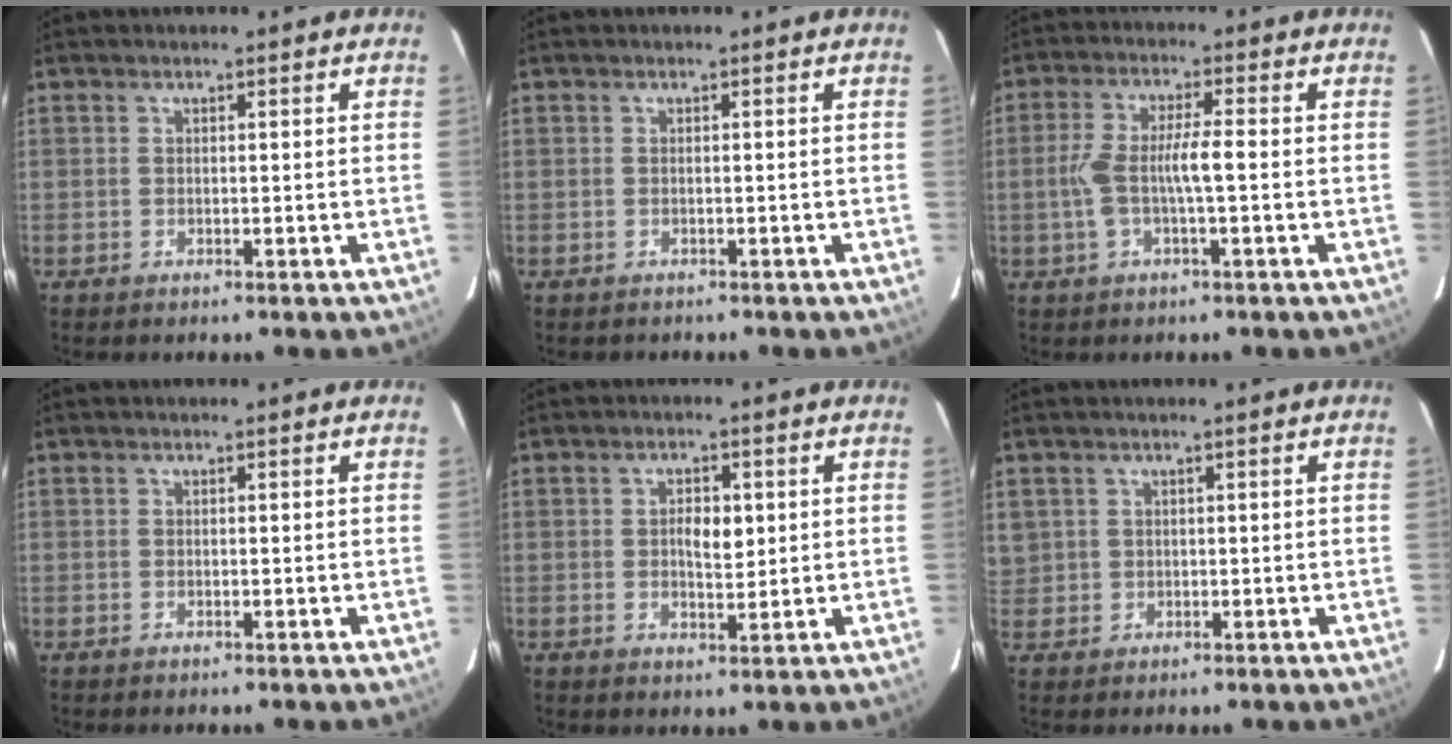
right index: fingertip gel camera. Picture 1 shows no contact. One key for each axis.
{"total": 0.9, "fx": -0.7, "fy": 0.6, "fz": 0.0, "tx": -0.005, "ty": 0.002, "tz": -0.011}
{"total": 6.3, "fx": -0.8, "fy": 0.9, "fz": 6.2, "tx": -0.133, "ty": 0.013, "tz": -0.015}
{"total": 0.0}
{"total": 3.9, "fx": 0.6, "fy": 1.8, "fz": 3.4, "tx": -0.056, "ty": 0.001, "tz": 0.011}
{"total": 2.7, "fx": 1.0, "fy": 2.5, "fz": 0.3, "tx": 0.000, "ty": 0.008, "tz": 0.023}